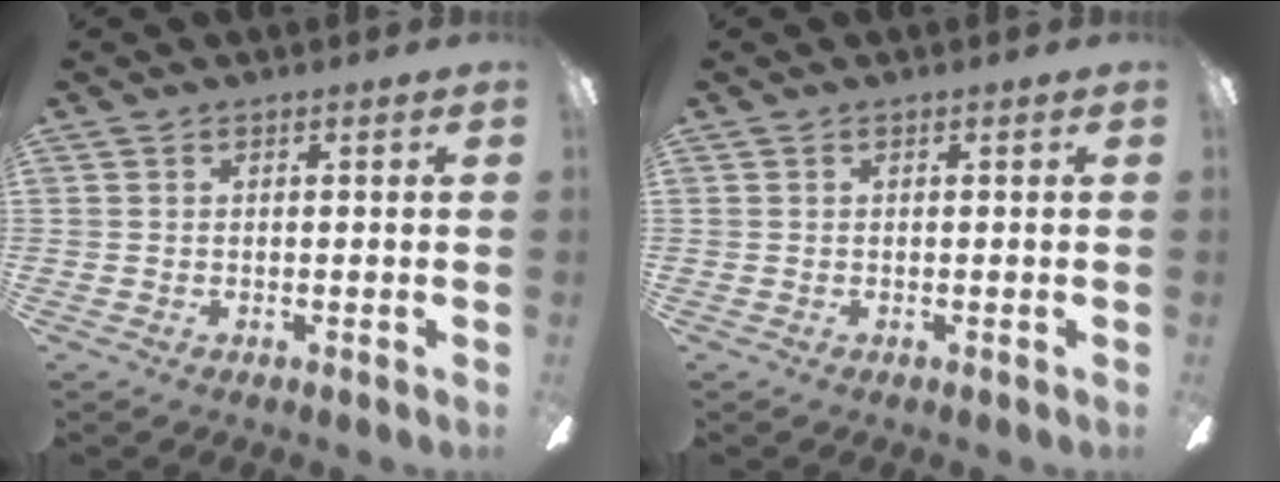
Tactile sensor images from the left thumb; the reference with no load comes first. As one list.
[{"total": 0.0}]